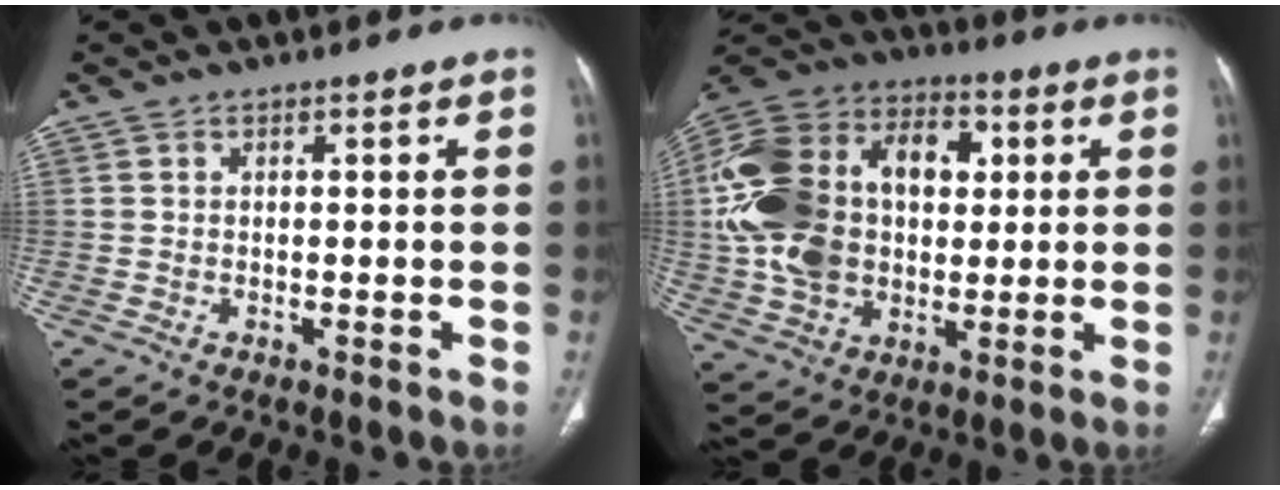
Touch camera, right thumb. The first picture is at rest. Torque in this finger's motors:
{"motor_torque": [2.54, 2.47, 2.15, 0.08, 0.26]}